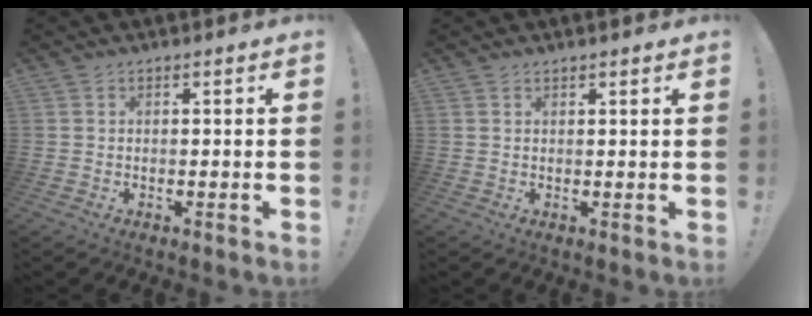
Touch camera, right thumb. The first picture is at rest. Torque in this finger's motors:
{"motor_torque": [0.00, 0.00, 0.00, 0.01, 0.00]}